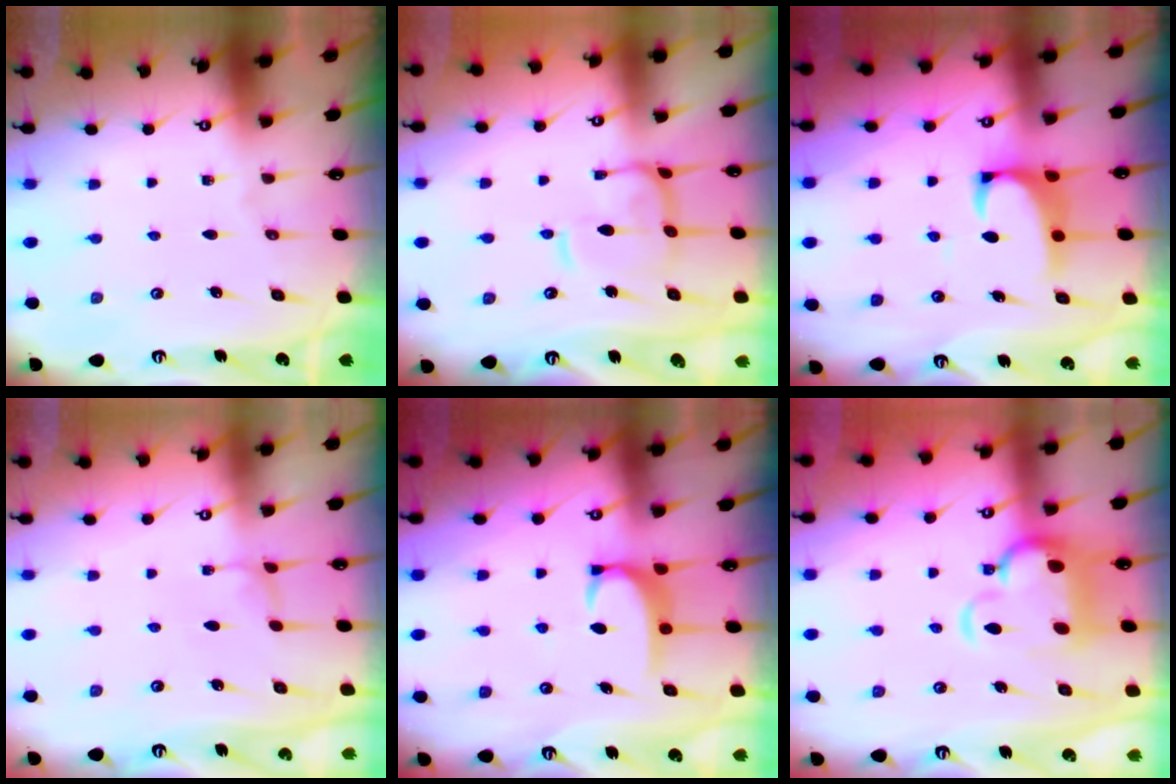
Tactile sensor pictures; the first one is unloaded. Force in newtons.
{"total": 5.6, "press": 5.5, "slide": 0.9}
{"total": 2.1, "press": 1.9, "slide": 1.0}
{"total": 2.4, "press": 2.4, "slide": 0.3}
{"total": 3.4, "press": 3.4, "slide": 0.4}
{"total": 6.4, "press": 6.2, "slide": 1.7}